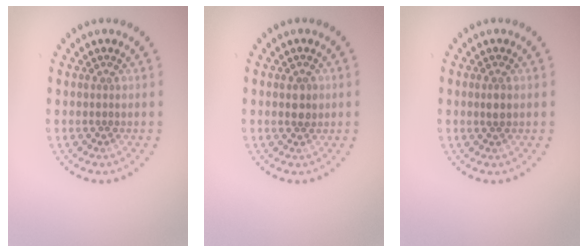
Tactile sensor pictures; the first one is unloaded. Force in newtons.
{"total": 1.4, "press": 1.4, "slide": 0.1}
{"total": 1.0, "press": 1.0, "slide": 0.4}